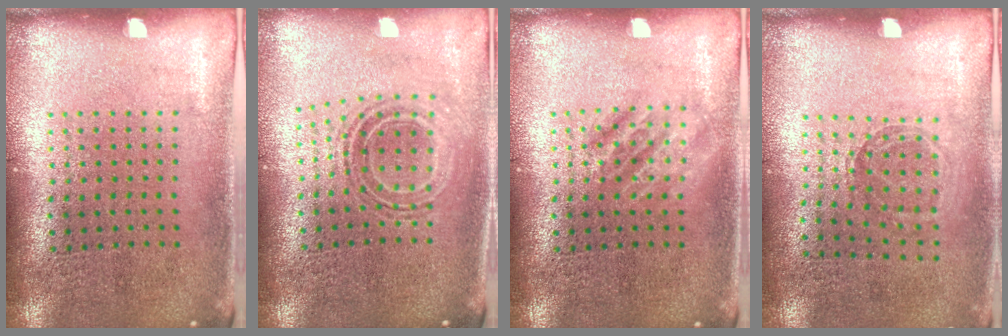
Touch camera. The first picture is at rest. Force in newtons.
{"total": 0.9, "press": 0.8, "slide": 0.3}
{"total": 1.8, "press": 1.8, "slide": 0.3}
{"total": 0.9, "press": 0.8, "slide": 0.5}